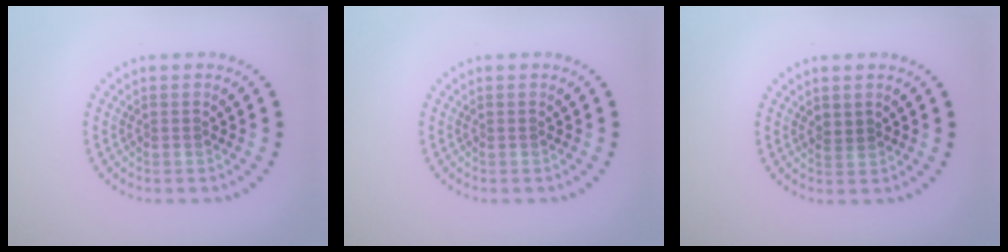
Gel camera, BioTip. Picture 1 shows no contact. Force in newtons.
{"total": 0.0}
{"total": 0.9, "press": 0.9, "slide": 0.4}